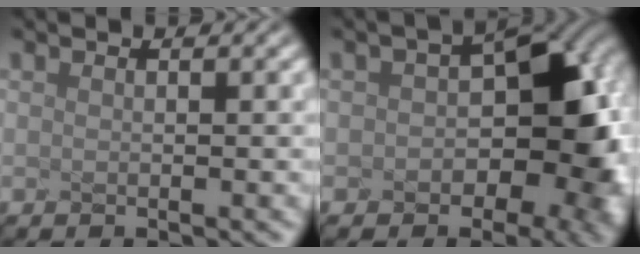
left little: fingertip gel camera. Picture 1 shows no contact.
{"total": 8.9, "force": [-2.5, 5.2, 6.9], "torque": [-0.107, -0.017, 0.000]}